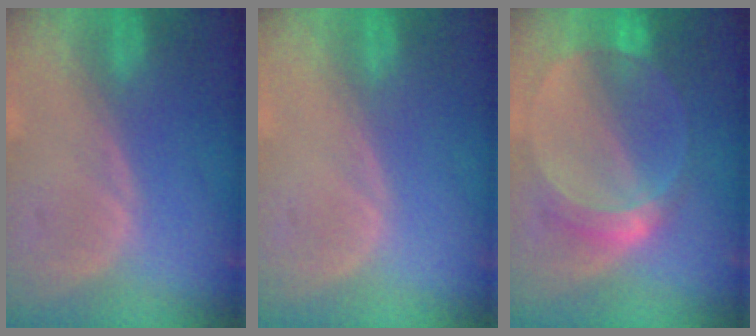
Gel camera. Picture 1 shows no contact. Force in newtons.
{"total": 0.0}
{"total": 6.2, "press": 5.7, "slide": 2.6}